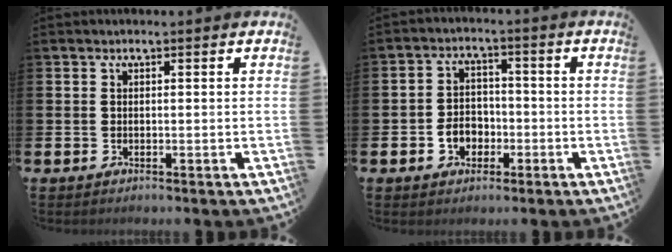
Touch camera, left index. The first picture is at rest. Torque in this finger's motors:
{"motor_torque": [0.75, 0.24, 0.14, 0.08]}